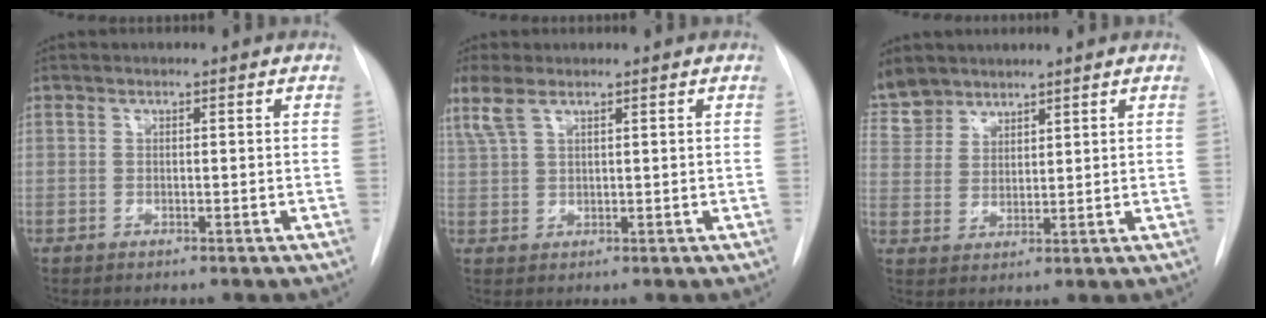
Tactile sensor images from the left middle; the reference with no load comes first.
{"total": 4.4, "force": [3.0, 1.4, 2.9], "torque": [-0.083, 0.021, 0.071]}
{"total": 9.0, "force": [7.5, 4.9, 1.5], "torque": [-0.042, 0.012, 0.156]}